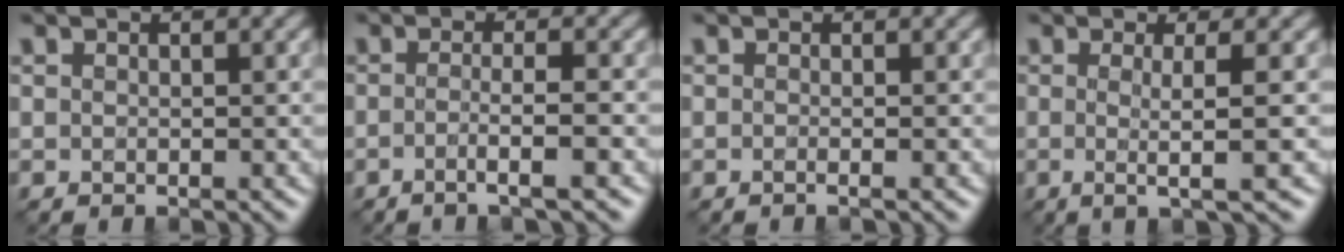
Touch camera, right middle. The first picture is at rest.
{"total": 2.5, "force": [-1.1, 0.4, 2.2], "torque": [-0.029, 0.000, -0.031]}
{"total": 0.7, "force": [-0.3, 0.2, 0.6], "torque": [-0.007, -0.008, -0.009]}
{"total": 3.4, "force": [-0.2, 0.5, 3.4], "torque": [-0.055, -0.006, -0.008]}